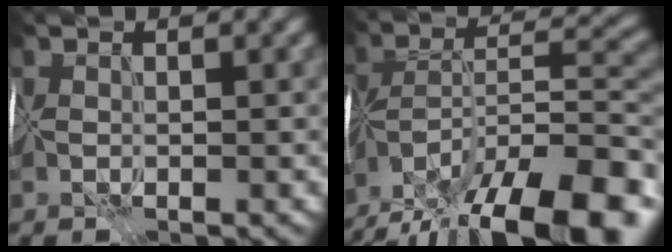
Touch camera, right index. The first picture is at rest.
{"total": 16.9, "force": [-12.0, 5.5, 10.5], "torque": [-0.187, -0.003, -0.185]}